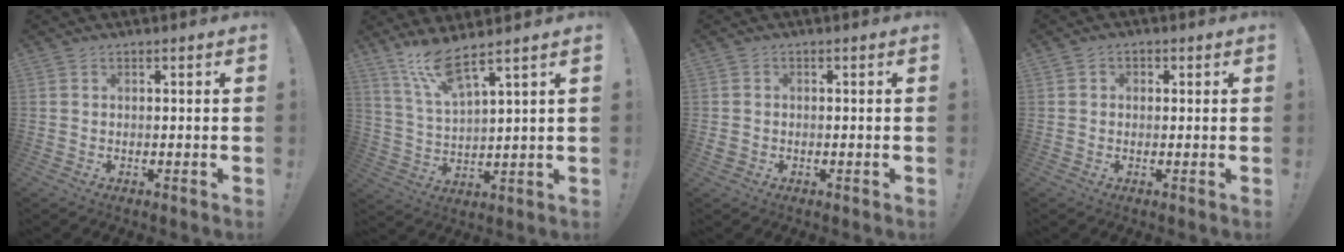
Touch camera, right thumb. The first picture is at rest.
{"total": 9.5, "force": [7.6, 1.1, 5.7], "torque": [-0.115, -0.037, 0.132]}
{"total": 1.6, "force": [-0.6, 1.3, 0.8], "torque": [-0.017, 0.005, -0.008]}
{"total": 1.9, "force": [-0.2, 1.7, 0.9], "torque": [-0.013, 0.006, -0.003]}